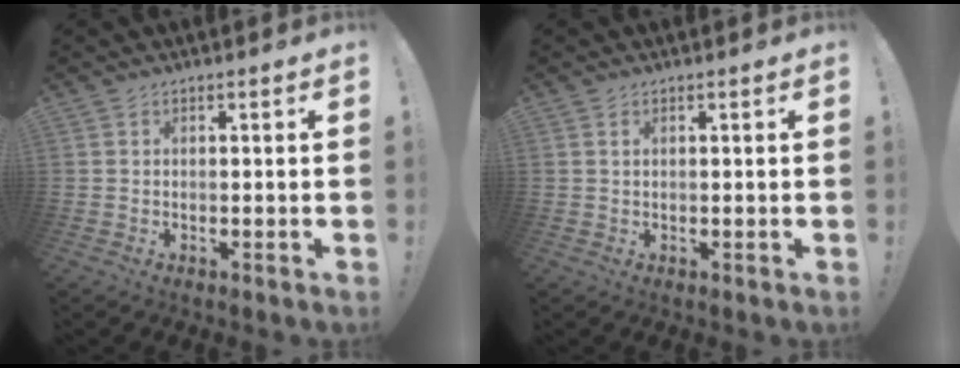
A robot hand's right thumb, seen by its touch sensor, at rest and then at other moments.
{"total": 0.9, "force": [0.5, 0.4, 0.7], "torque": [-0.014, 0.001, 0.008]}